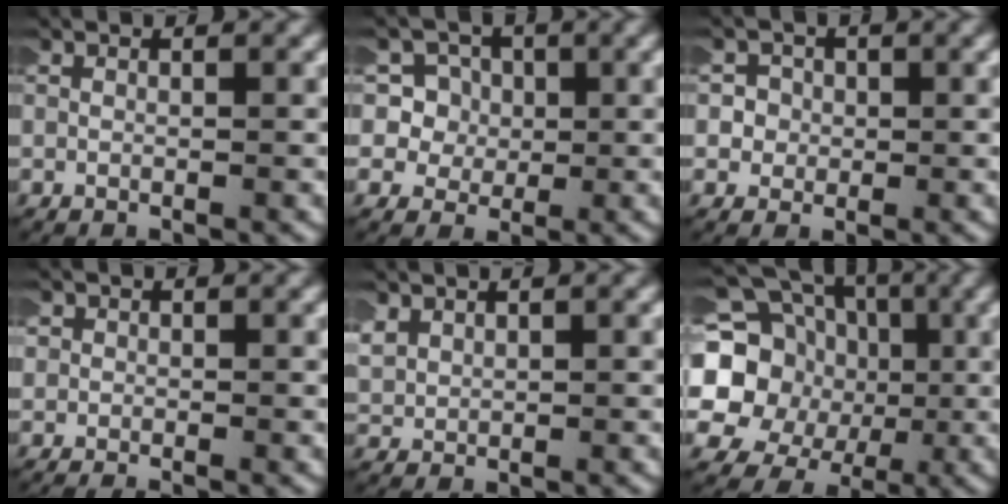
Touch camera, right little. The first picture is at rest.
{"total": 7.2, "force": [-1.0, 6.9, 1.7], "torque": [-0.077, -0.024, -0.025]}
{"total": 4.3, "force": [-0.7, 4.1, 1.0], "torque": [-0.044, -0.007, -0.023]}
{"total": 0.9, "force": [-0.7, 0.6, -0.2], "torque": [0.003, -0.001, -0.014]}
{"total": 1.9, "force": [1.0, 1.4, 0.9], "torque": [-0.040, -0.007, 0.028]}
{"total": 16.3, "force": [2.5, 14.3, 7.2], "torque": [-0.203, -0.014, 0.024]}